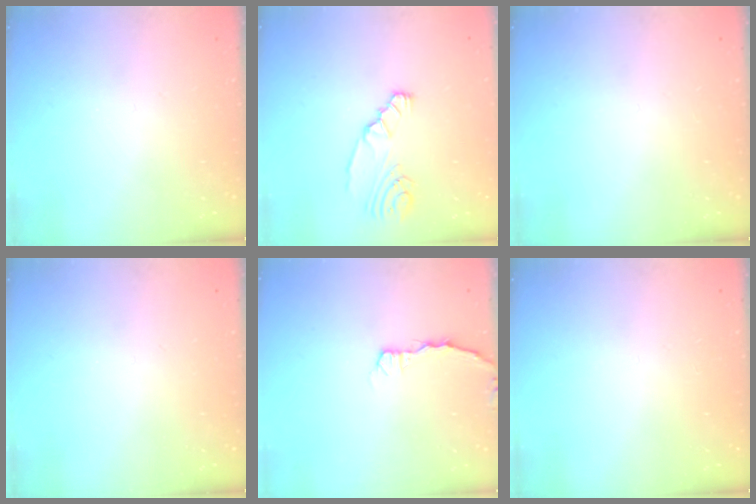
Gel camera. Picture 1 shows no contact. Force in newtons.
{"total": 4.5, "press": 4.3, "slide": 1.5}
{"total": 0.0}
{"total": 0.0}
{"total": 2.9, "press": 2.9, "slide": 0.4}
{"total": 0.0}